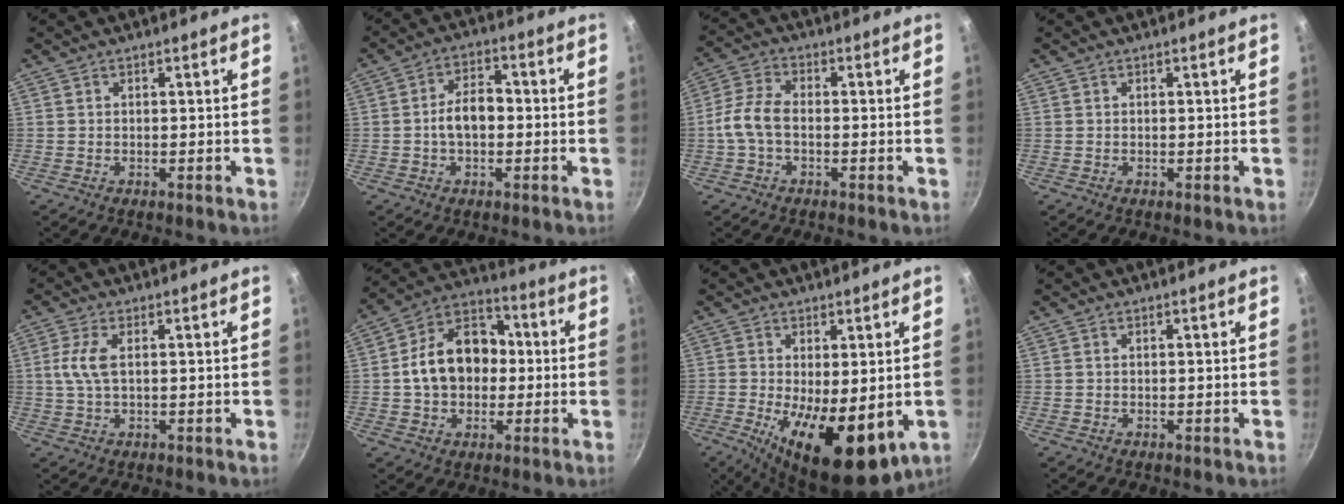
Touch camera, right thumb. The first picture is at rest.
{"total": 6.9, "force": [-0.8, 4.3, 5.4], "torque": [-0.071, 0.027, -0.018]}
{"total": 6.3, "force": [-1.3, 3.7, 5.0], "torque": [-0.106, 0.027, -0.038]}
{"total": 0.0}
{"total": 4.8, "force": [0.7, 2.0, 4.3], "torque": [-0.101, 0.006, 0.012]}
{"total": 15.3, "force": [0.1, 11.5, 10.2], "torque": [-0.135, 0.036, -0.014]}
{"total": 14.7, "force": [-2.7, 6.2, 13.1], "torque": [-0.193, -0.017, -0.027]}
{"total": 0.0}